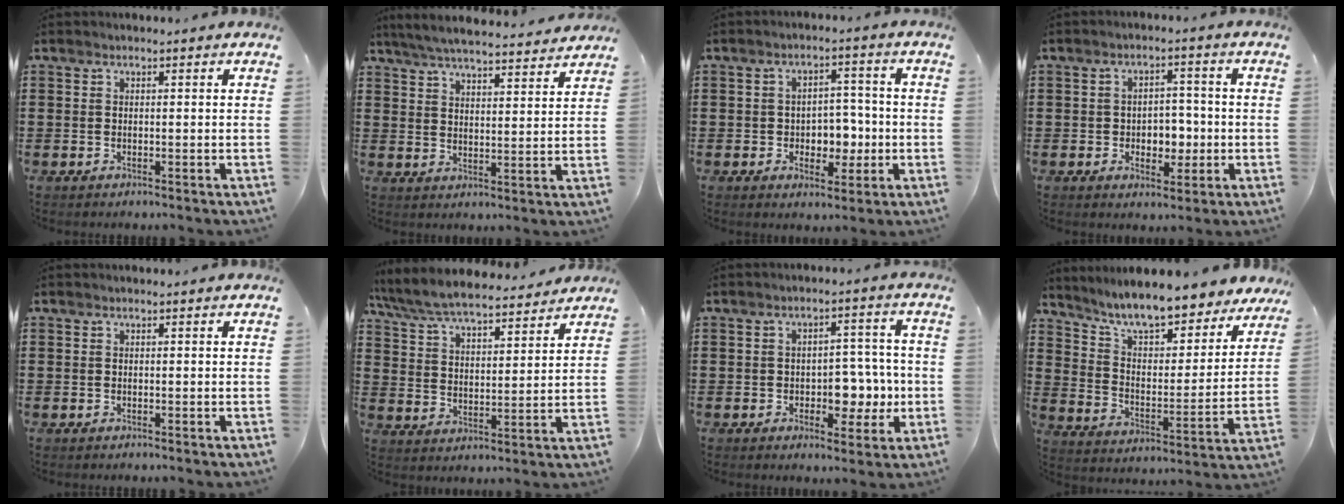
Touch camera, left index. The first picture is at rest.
{"total": 5.7, "force": [5.4, -0.1, 1.8], "torque": [-0.054, -0.030, 0.094]}
{"total": 5.0, "force": [-1.0, 4.0, 2.8], "torque": [-0.049, 0.004, -0.025]}
{"total": 4.4, "force": [-0.9, 3.4, 2.7], "torque": [-0.052, 0.006, -0.023]}
{"total": 0.0}
{"total": 7.3, "force": [6.9, 0.7, 2.3], "torque": [-0.073, -0.038, 0.121]}
{"total": 6.2, "force": [-1.2, 4.3, 4.4], "torque": [-0.061, 0.004, -0.028]}
{"total": 8.7, "force": [8.0, 0.5, 3.5], "torque": [-0.098, -0.051, 0.136]}